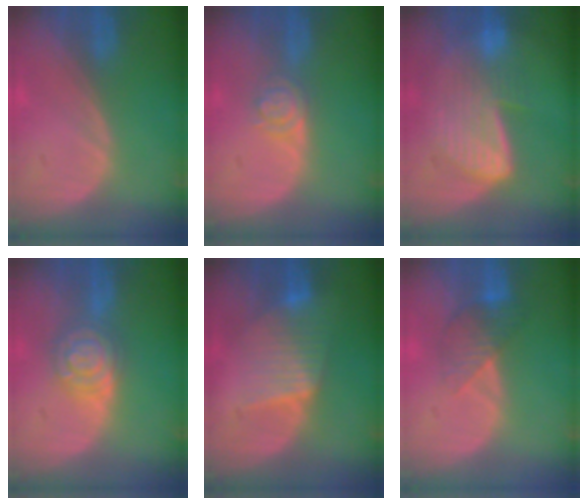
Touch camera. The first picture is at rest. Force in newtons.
{"total": 3.9, "press": 3.5, "slide": 1.8}
{"total": 7.4, "press": 7.3, "slide": 1.6}
{"total": 6.5, "press": 6.5, "slide": 0.5}
{"total": 6.5, "press": 6.4, "slide": 0.4}
{"total": 4.2, "press": 4.2, "slide": 0.4}